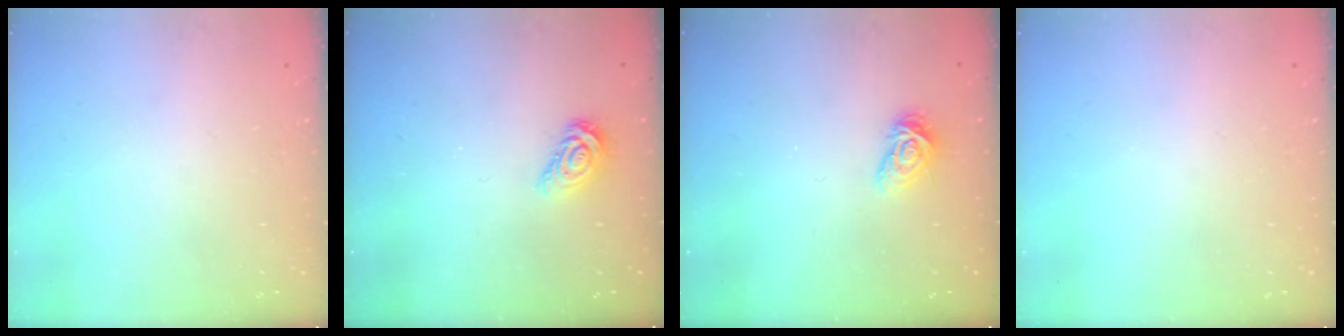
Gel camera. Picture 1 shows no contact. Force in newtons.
{"total": 6.4, "press": 6.4, "slide": 0.2}
{"total": 5.6, "press": 5.6, "slide": 0.1}
{"total": 0.0}